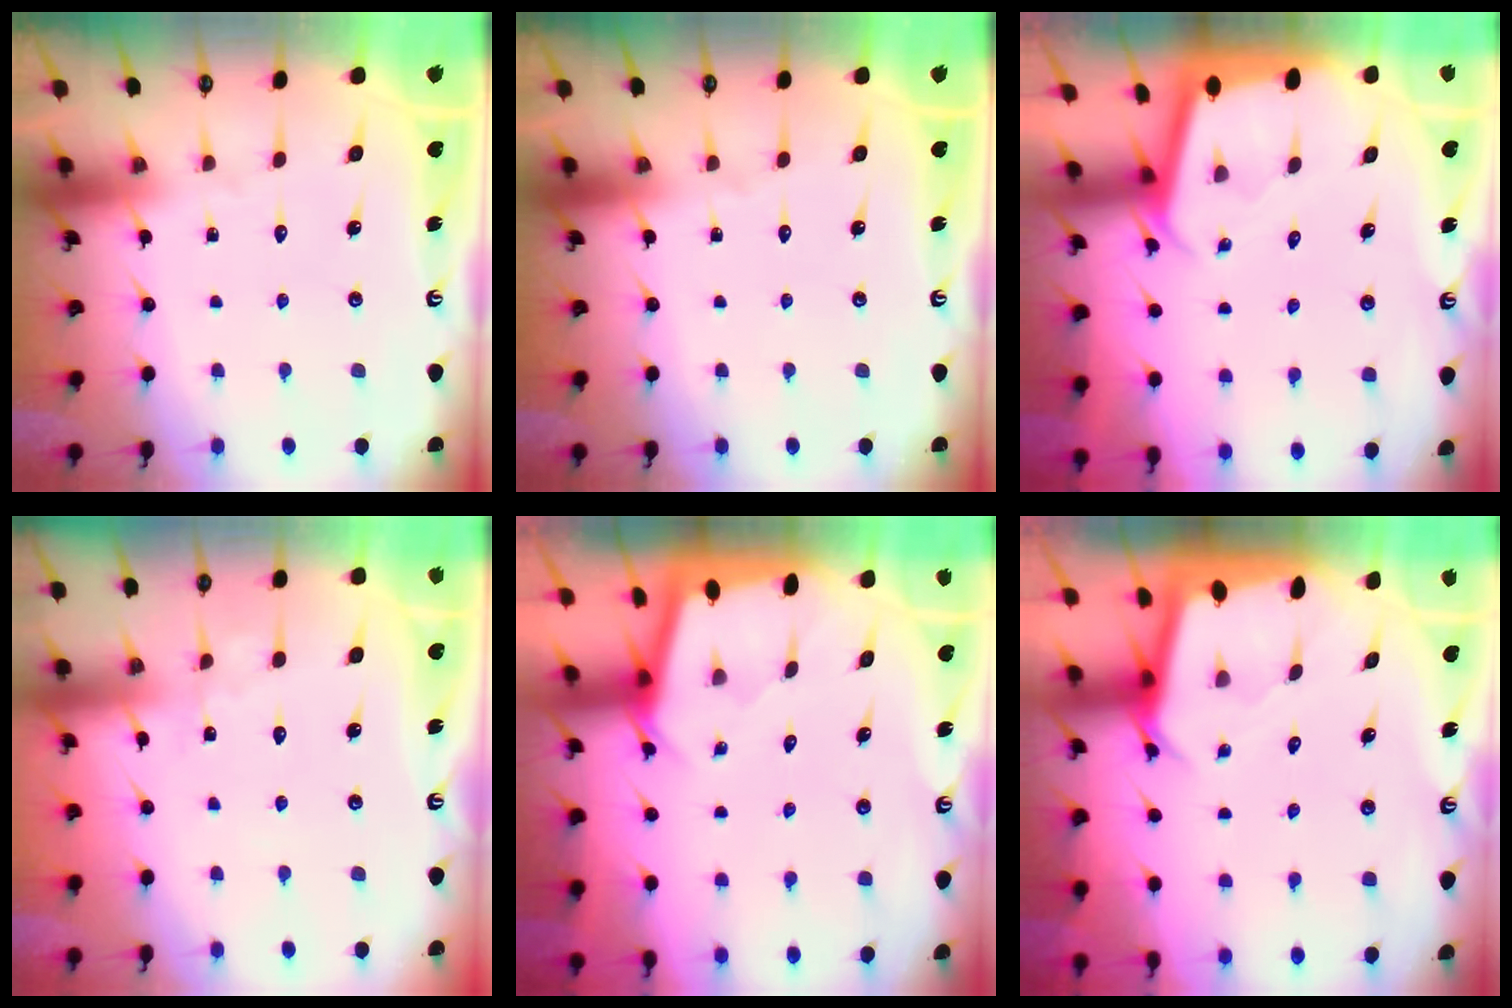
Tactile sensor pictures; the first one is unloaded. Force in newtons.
{"total": 0.0}
{"total": 1.9, "press": 1.9, "slide": 0.1}
{"total": 3.3, "press": 3.3, "slide": 0.3}
{"total": 2.0, "press": 2.0, "slide": 0.2}
{"total": 2.6, "press": 2.6, "slide": 0.2}